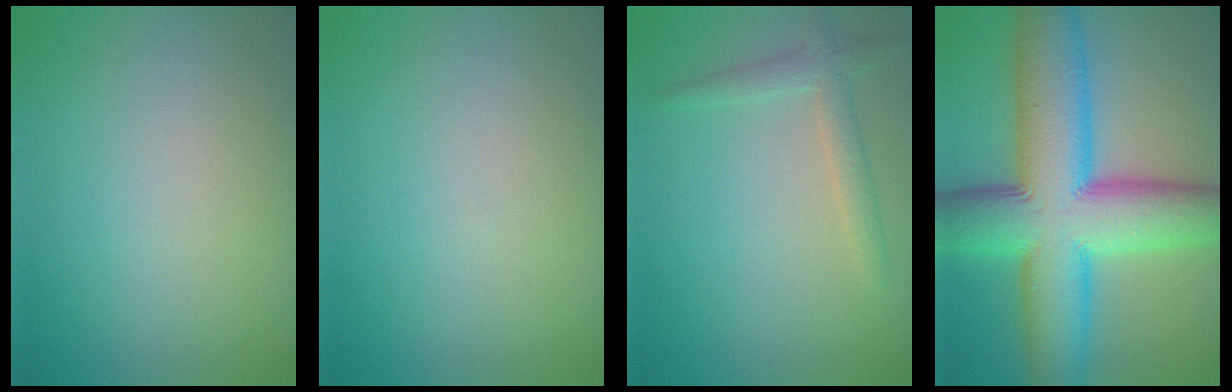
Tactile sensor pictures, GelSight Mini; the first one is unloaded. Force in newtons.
{"total": 0.0}
{"total": 2.2, "press": 2.2, "slide": 0.1}
{"total": 13.8, "press": 13.8, "slide": 0.3}